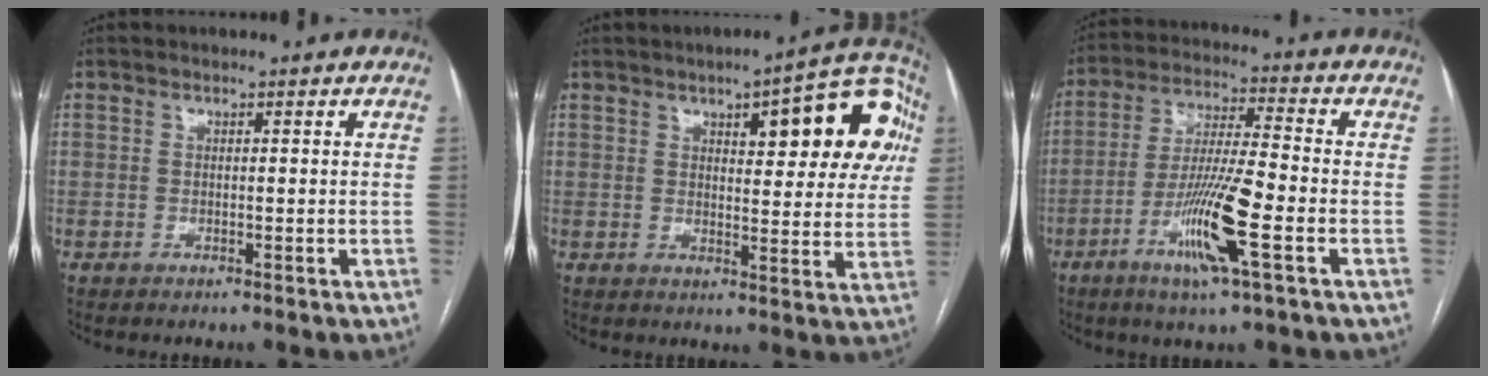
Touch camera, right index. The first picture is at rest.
{"total": 14.8, "force": [5.3, 5.1, 12.8], "torque": [-0.140, 0.031, 0.062]}
{"total": 12.2, "force": [-4.7, 0.3, 11.3], "torque": [-0.220, -0.014, -0.090]}